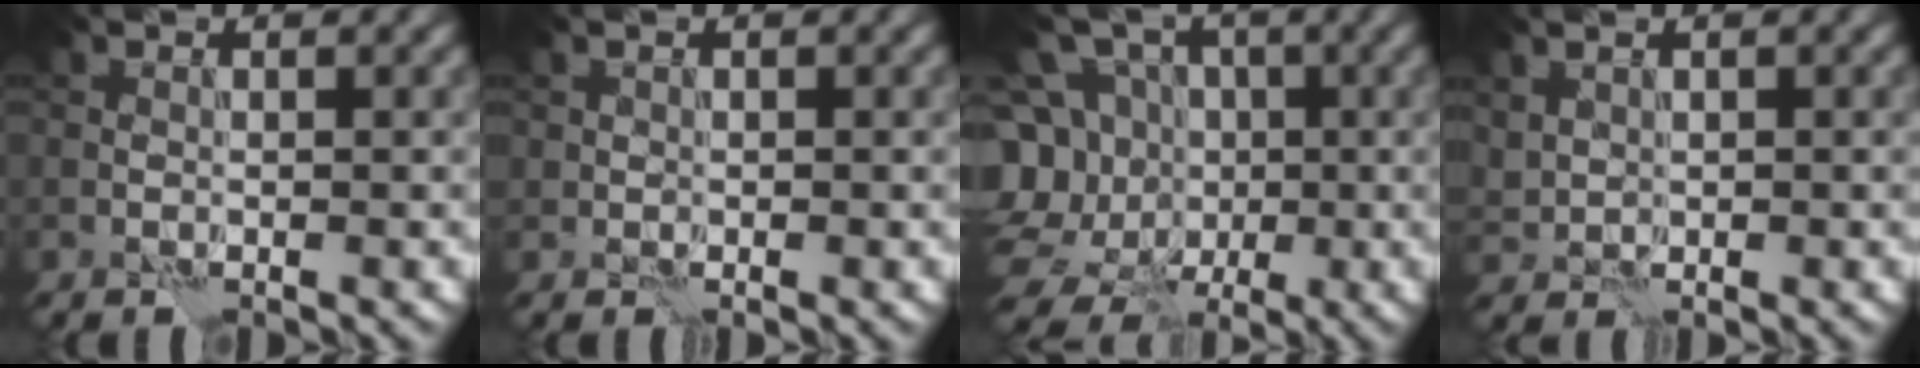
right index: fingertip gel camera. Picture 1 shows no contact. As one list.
[{"total": 0.7, "force": [0.2, 0.6, 0.3], "torque": [-0.002, 0.001, 0.003]}, {"total": 13.1, "force": [0.0, 11.9, 5.6], "torque": [-0.159, 0.025, -0.015]}, {"total": 1.4, "force": [0.8, 1.0, 0.5], "torque": [-0.015, 0.000, 0.023]}]